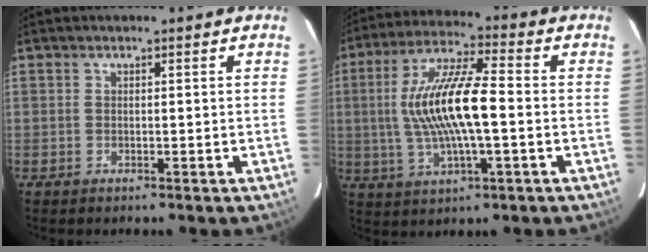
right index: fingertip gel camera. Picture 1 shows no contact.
{"total": 14.3, "force": [-0.5, 3.2, 14.0], "torque": [-0.270, 0.008, -0.010]}